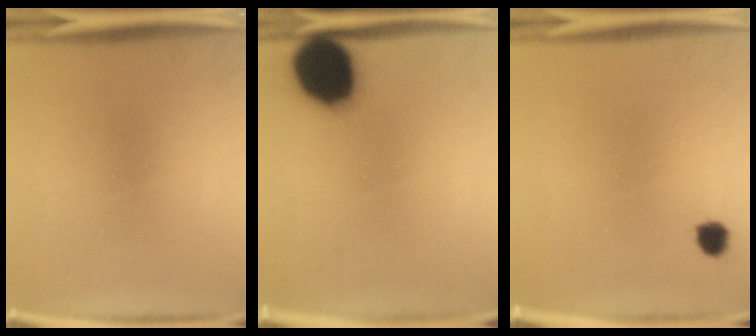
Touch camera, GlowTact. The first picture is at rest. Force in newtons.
{"total": 14.7}
{"total": 2.4}